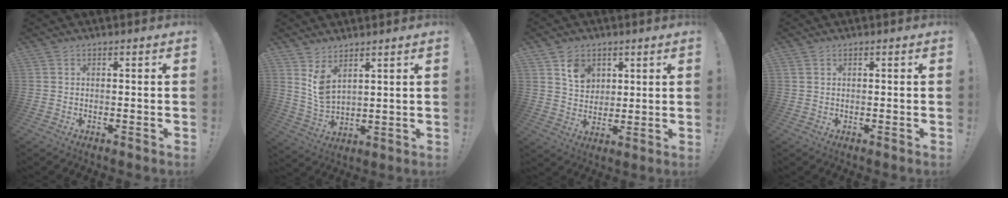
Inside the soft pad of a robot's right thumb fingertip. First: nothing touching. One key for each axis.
{"total": 6.7, "fx": 4.7, "fy": 2.9, "fz": 3.9, "tx": -0.071, "ty": -0.036, "tz": 0.086}
{"total": 7.9, "fx": 4.3, "fy": 6.1, "fz": 2.6, "tx": -0.027, "ty": -0.026, "tz": 0.081}
{"total": 0.9, "fx": 0.6, "fy": 0.5, "fz": 0.5, "tx": -0.009, "ty": 0.001, "tz": 0.012}